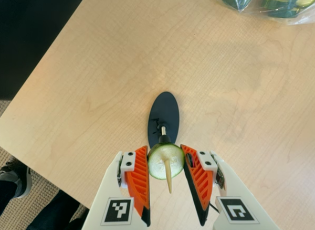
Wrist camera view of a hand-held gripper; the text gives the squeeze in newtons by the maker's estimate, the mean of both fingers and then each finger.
{"total": 10.8, "left": 10.9, "right": 10.6}